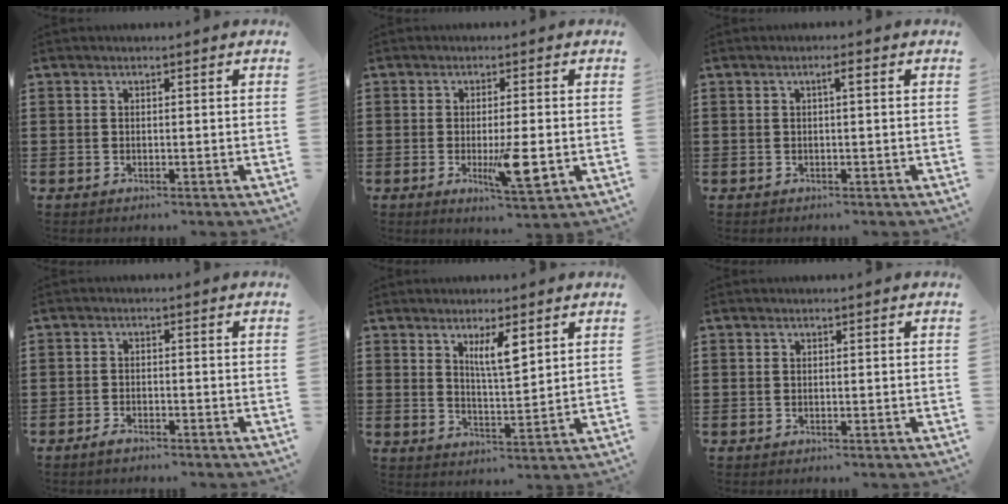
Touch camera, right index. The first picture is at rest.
{"total": 7.2, "force": [-1.8, 1.5, 6.8], "torque": [-0.131, -0.017, -0.030]}
{"total": 1.5, "force": [0.3, 0.1, 1.5], "torque": [-0.027, 0.003, 0.004]}
{"total": 1.6, "force": [-1.4, 0.5, 0.5], "torque": [-0.013, 0.002, -0.029]}
{"total": 5.0, "force": [2.8, 1.1, 4.1], "torque": [-0.078, 0.002, 0.045]}
{"total": 0.0}